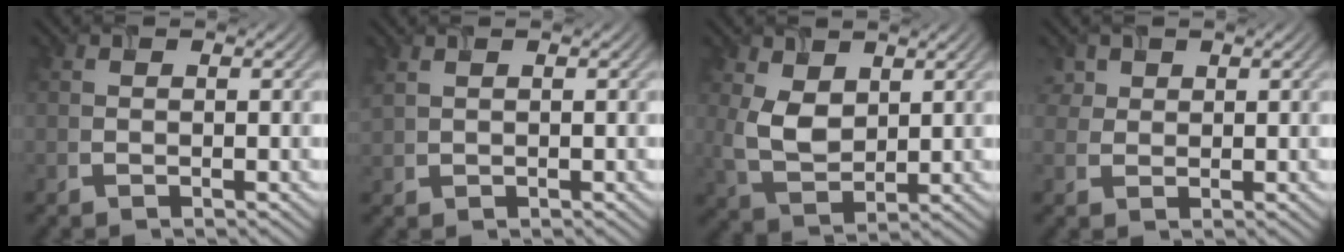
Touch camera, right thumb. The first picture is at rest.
{"total": 1.3, "force": [1.0, 0.4, 0.7], "torque": [-0.022, 0.003, 0.027]}
{"total": 5.8, "force": [1.9, 3.6, 4.0], "torque": [-0.098, -0.006, 0.042]}
{"total": 2.8, "force": [1.8, 2.0, 0.8], "torque": [-0.023, -0.008, 0.045]}